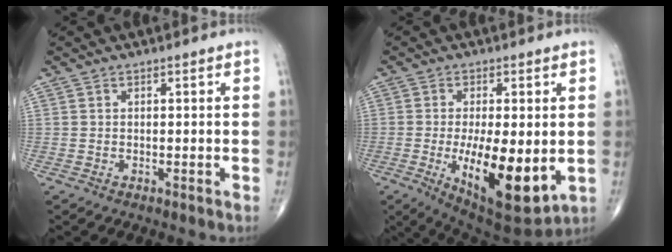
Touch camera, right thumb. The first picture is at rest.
{"total": 15.9, "force": [-2.8, 5.9, 14.5], "torque": [-0.233, -0.029, -0.028]}